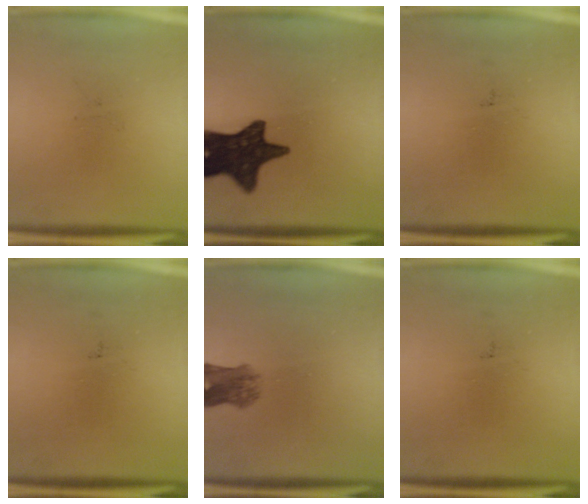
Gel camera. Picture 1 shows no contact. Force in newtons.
{"total": 15.5}
{"total": 0.0}
{"total": 0.0}
{"total": 4.1}
{"total": 0.0}